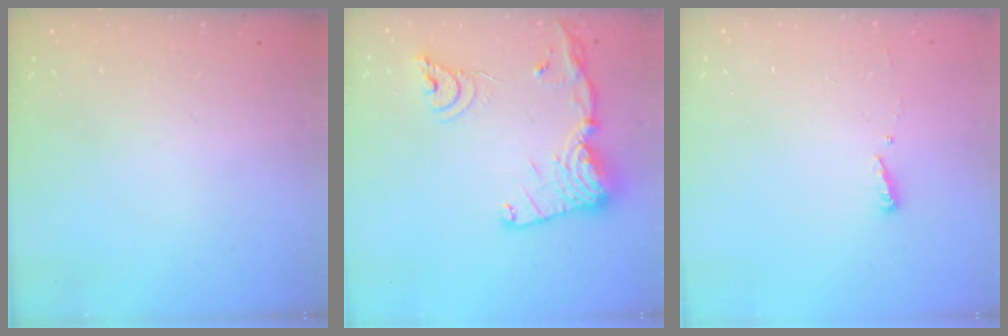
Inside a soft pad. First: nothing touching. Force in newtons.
{"total": 18.5, "press": 18.4, "slide": 1.7}
{"total": 3.6, "press": 3.5, "slide": 0.8}